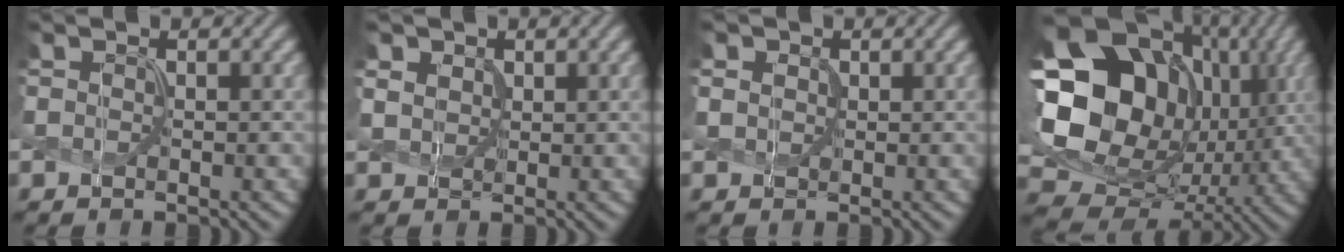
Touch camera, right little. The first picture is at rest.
{"total": 2.4, "force": [1.4, 1.7, 1.1], "torque": [-0.036, 0.005, 0.026]}
{"total": 1.4, "force": [0.5, 1.1, 0.6], "torque": [-0.013, 0.005, 0.005]}
{"total": 17.9, "force": [2.9, 14.5, 10.0], "torque": [-0.198, 0.006, 0.065]}